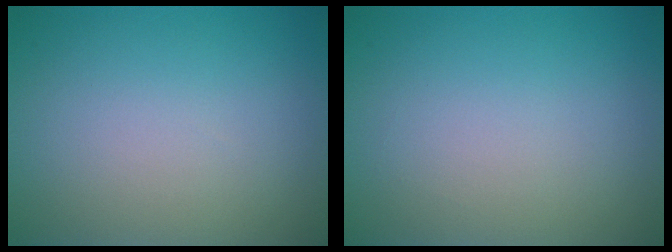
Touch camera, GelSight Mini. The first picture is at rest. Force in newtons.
{"total": 0.0}